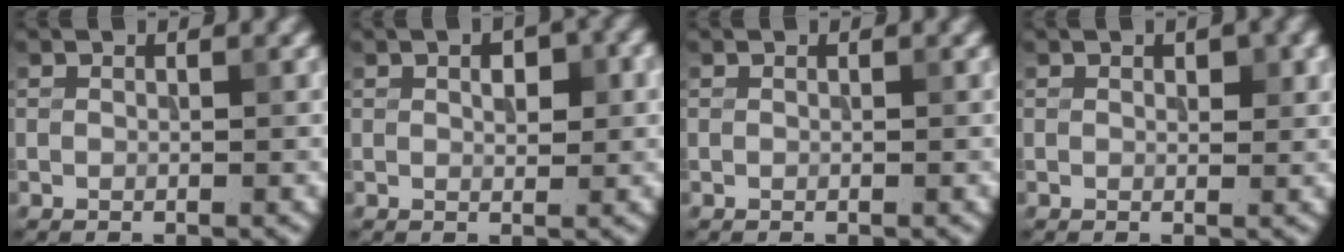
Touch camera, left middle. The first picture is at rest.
{"total": 2.8, "force": [0.7, 1.4, 2.3], "torque": [-0.030, 0.002, 0.013]}
{"total": 0.0}
{"total": 1.5, "force": [0.6, 0.8, 1.2], "torque": [-0.011, -0.003, 0.009]}